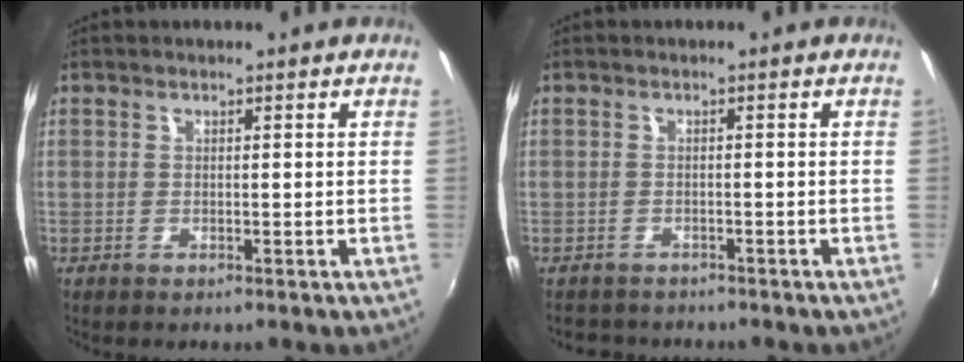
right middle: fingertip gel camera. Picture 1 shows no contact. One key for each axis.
{"total": 3.2, "fx": -2.8, "fy": 1.5, "fz": 0.2, "tx": -0.014, "ty": -0.003, "tz": -0.047}